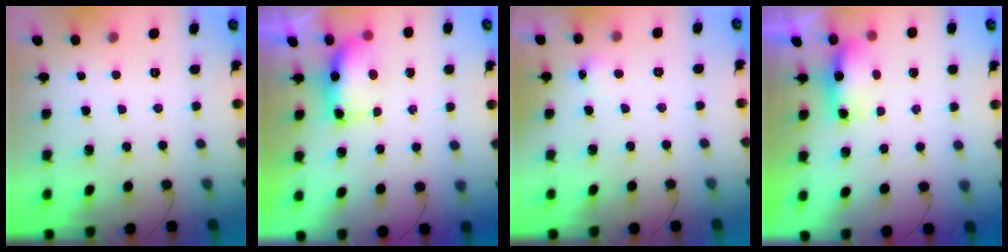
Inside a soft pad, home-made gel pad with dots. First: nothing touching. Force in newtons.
{"total": 7.7, "press": 7.4, "slide": 2.0}
{"total": 4.7, "press": 4.5, "slide": 1.2}
{"total": 6.8, "press": 6.7, "slide": 0.8}